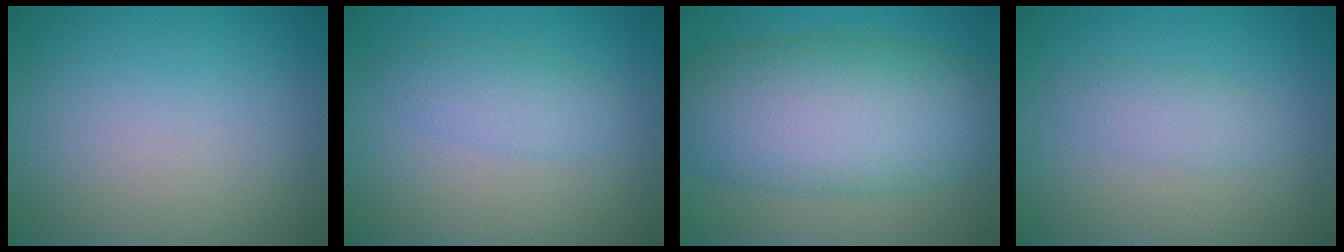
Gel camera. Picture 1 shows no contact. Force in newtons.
{"total": 2.3, "press": 2.3, "slide": 0.1}
{"total": 10.9, "press": 10.9, "slide": 0.3}
{"total": 1.7, "press": 1.7, "slide": 0.0}